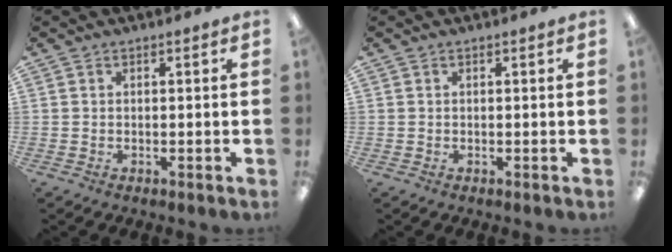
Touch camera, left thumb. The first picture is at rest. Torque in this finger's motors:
{"motor_torque": [0.04, 0.01, 0.24, -0.13, 0.03]}